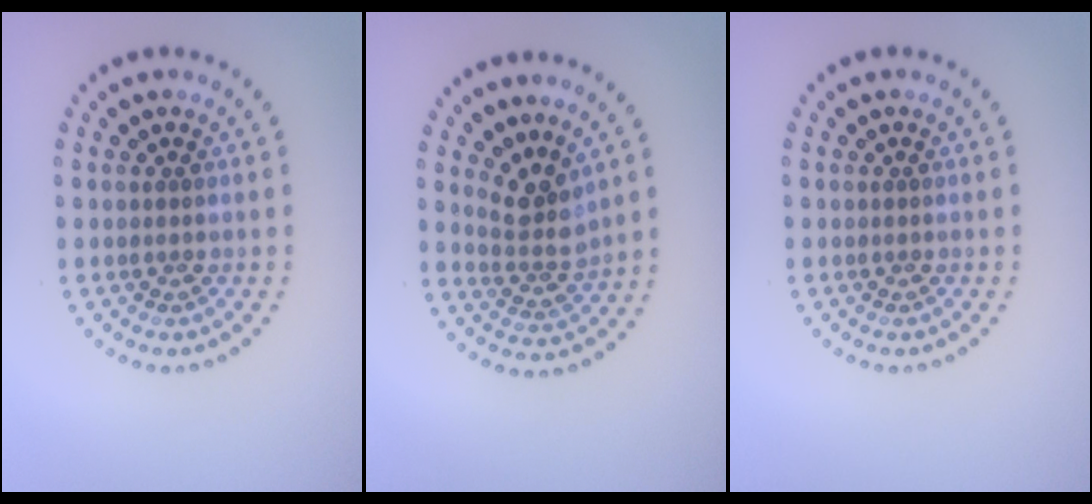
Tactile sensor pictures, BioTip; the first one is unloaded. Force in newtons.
{"total": 3.1, "press": 2.2, "slide": 2.2}
{"total": 0.0}